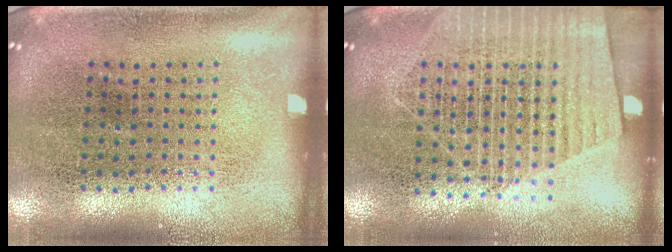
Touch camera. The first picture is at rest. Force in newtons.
{"total": 1.7, "press": 1.5, "slide": 0.8}